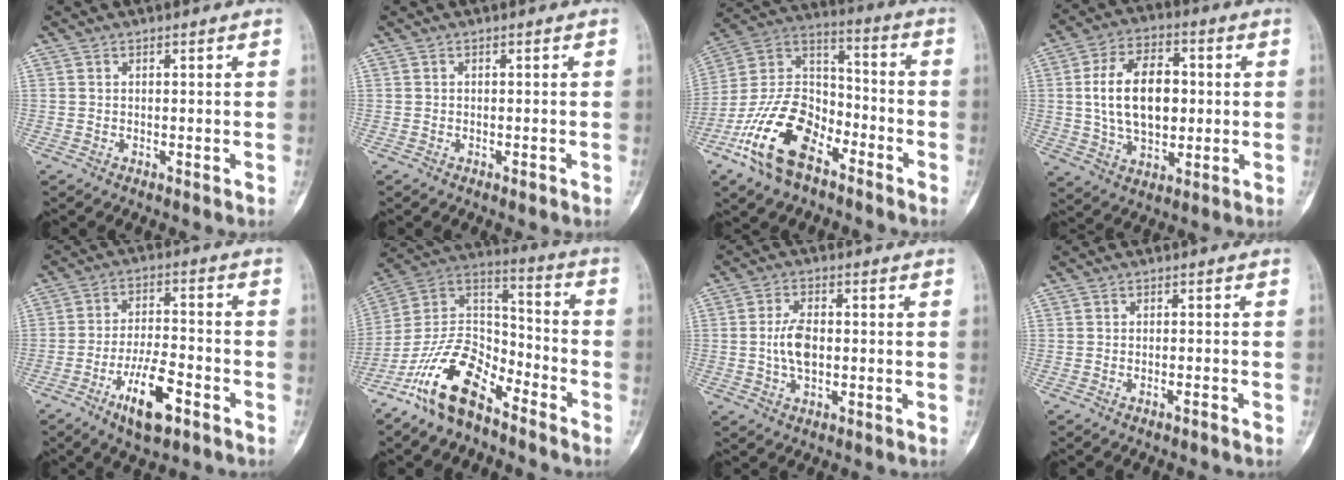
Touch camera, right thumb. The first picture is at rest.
{"total": 0.5, "force": [-0.4, 0.2, 0.3], "torque": [-0.002, 0.000, -0.008]}
{"total": 18.4, "force": [-10.0, 10.1, 11.7], "torque": [-0.211, 0.071, -0.195]}
{"total": 15.3, "force": [1.1, 9.4, 12.0], "torque": [-0.185, 0.009, 0.020]}
{"total": 10.6, "force": [-5.6, 3.7, 8.2], "torque": [-0.143, 0.028, -0.096]}
{"total": 16.4, "force": [-10.8, 7.6, 9.8], "torque": [-0.165, 0.087, -0.211]}
{"total": 5.9, "force": [-0.3, 3.2, 5.0], "torque": [-0.096, 0.005, -0.008]}
{"total": 1.1, "force": [-0.9, 0.1, 0.7], "torque": [-0.016, 0.008, -0.015]}